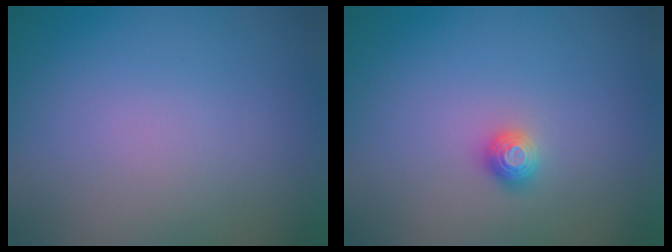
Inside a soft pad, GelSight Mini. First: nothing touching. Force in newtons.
{"total": 1.1, "press": 1.1, "slide": 0.3}